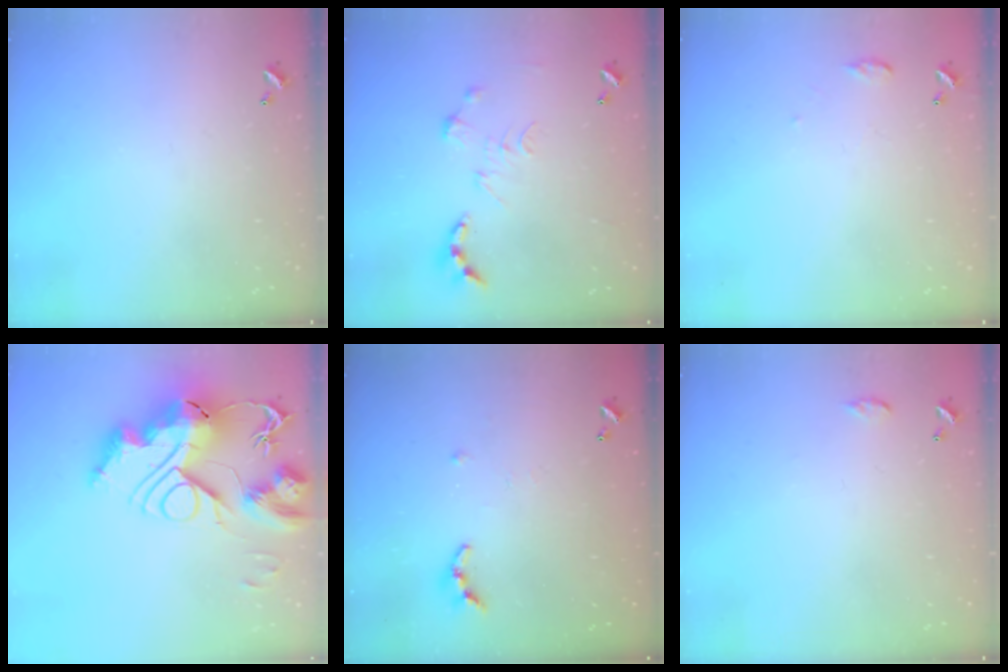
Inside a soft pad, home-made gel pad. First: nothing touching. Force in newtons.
{"total": 0.0}
{"total": 5.9, "press": 5.8, "slide": 0.7}
{"total": 0.7, "press": 0.7, "slide": 0.0}
{"total": 6.4, "press": 6.4, "slide": 0.5}
{"total": 4.7, "press": 4.7, "slide": 0.6}